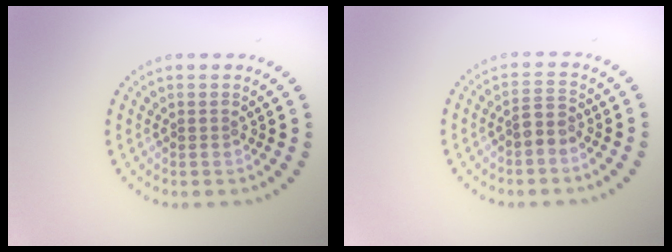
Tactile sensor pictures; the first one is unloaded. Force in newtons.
{"total": 1.7, "press": 1.5, "slide": 0.8}